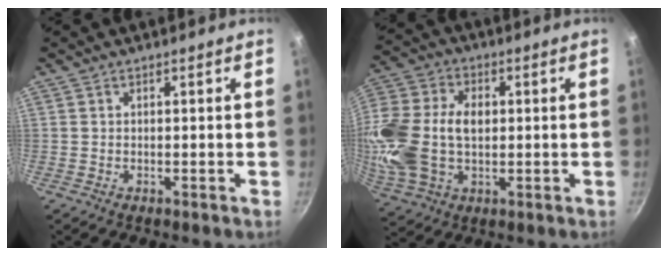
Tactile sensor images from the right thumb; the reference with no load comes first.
{"total": 19.6, "force": [0.5, 13.1, 14.5], "torque": [-0.296, 0.022, 0.008]}